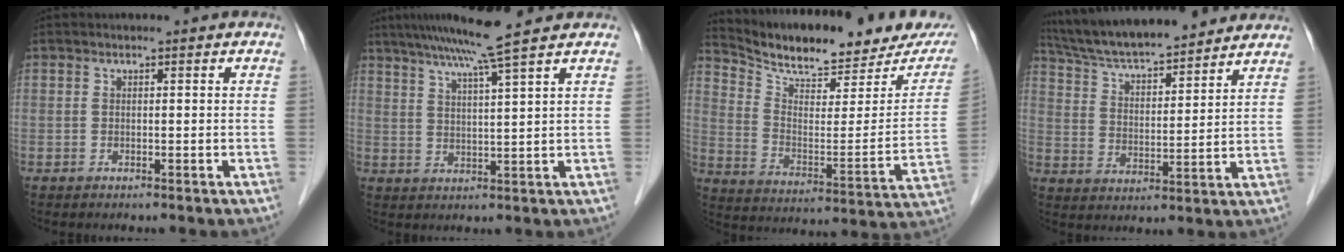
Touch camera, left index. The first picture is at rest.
{"total": 8.0, "force": [6.2, -1.7, 4.8], "torque": [-0.081, 0.004, 0.101]}
{"total": 21.2, "force": [18.9, 4.4, 8.7], "torque": [-0.138, -0.038, 0.267]}
{"total": 18.1, "force": [16.2, 2.7, 7.5], "torque": [-0.127, 0.027, 0.261]}